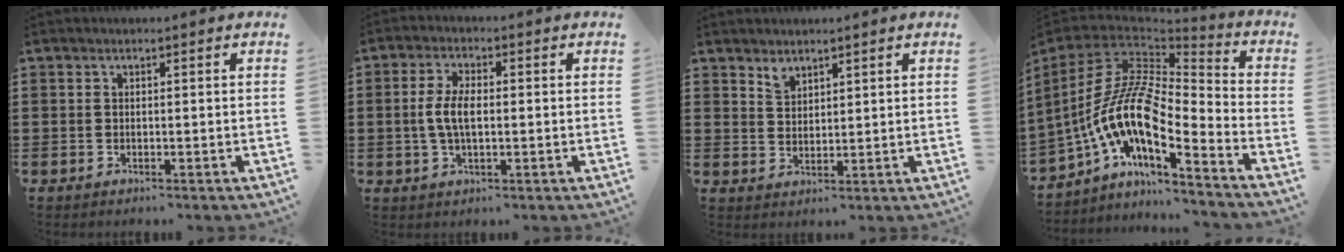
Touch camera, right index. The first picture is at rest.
{"total": 5.0, "force": [-0.2, 2.2, 4.4], "torque": [-0.105, -0.002, -0.012]}
{"total": 2.4, "force": [2.0, 1.2, 0.5], "torque": [-0.014, 0.002, 0.039]}
{"total": 13.2, "force": [-4.6, 5.3, 11.2], "torque": [-0.265, -0.018, -0.108]}